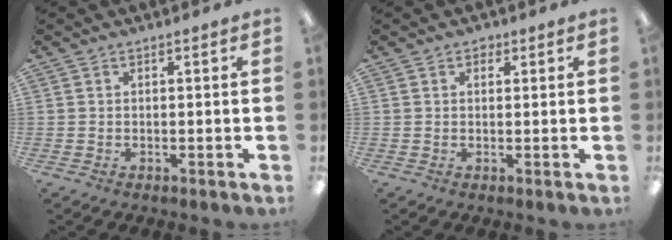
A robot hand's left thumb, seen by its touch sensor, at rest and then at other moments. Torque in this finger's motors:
{"motor_torque": [-0.41, -0.11, -0.12, -0.25, 0.00]}